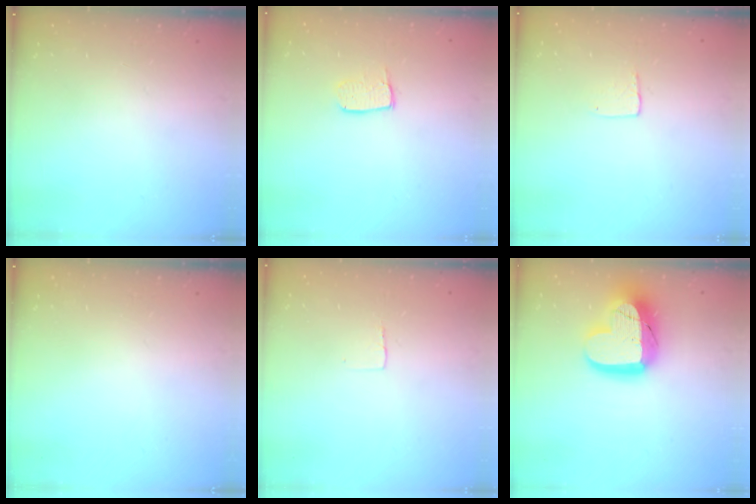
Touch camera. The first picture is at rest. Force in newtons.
{"total": 5.8, "press": 5.8, "slide": 0.4}
{"total": 3.9, "press": 3.9, "slide": 0.3}
{"total": 0.0}
{"total": 2.3, "press": 2.3, "slide": 0.1}
{"total": 18.3, "press": 18.2, "slide": 1.4}